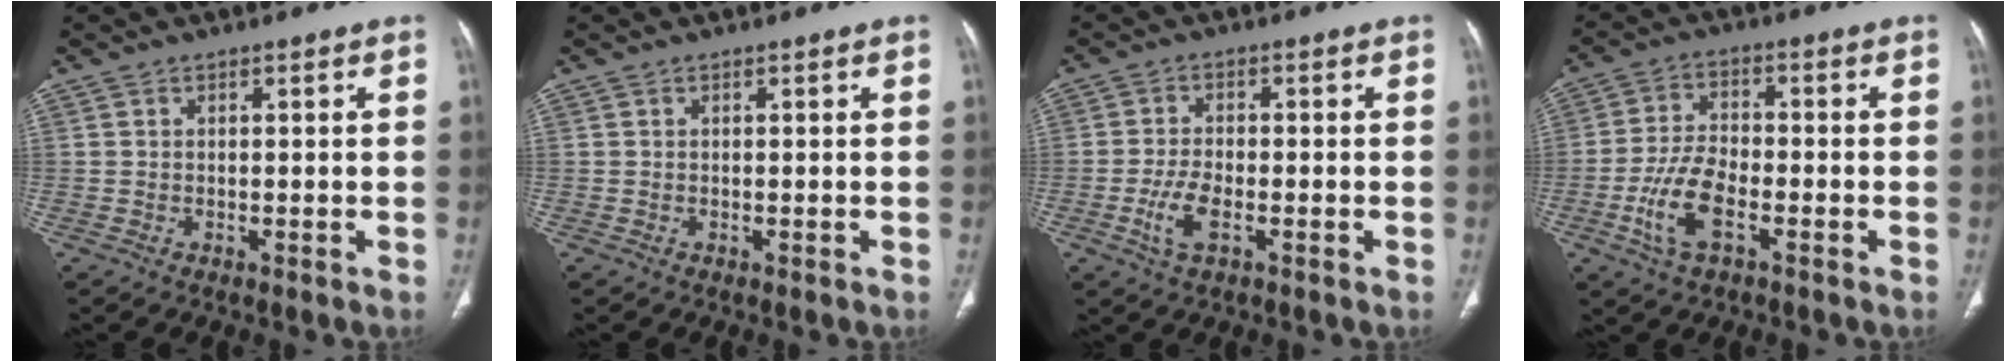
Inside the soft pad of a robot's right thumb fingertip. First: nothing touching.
{"total": 0.0}
{"total": 5.3, "force": [-2.0, 2.3, 4.4], "torque": [-0.096, 0.005, -0.036]}
{"total": 9.0, "force": [-3.6, 4.1, 7.2], "torque": [-0.152, 0.013, -0.069]}